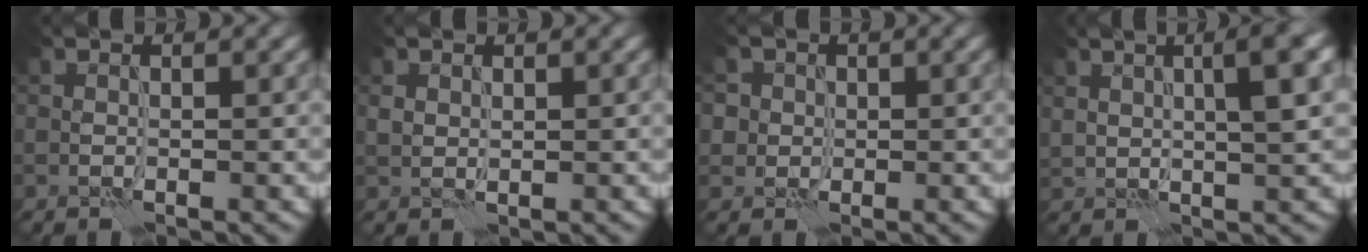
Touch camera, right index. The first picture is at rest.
{"total": 1.0, "force": [0.5, 0.7, 0.5], "torque": [-0.009, 0.000, 0.011]}
{"total": 3.5, "force": [1.1, 3.1, 1.0], "torque": [-0.005, 0.013, 0.006]}
{"total": 5.4, "force": [2.0, 1.5, 4.8], "torque": [-0.067, 0.012, 0.033]}